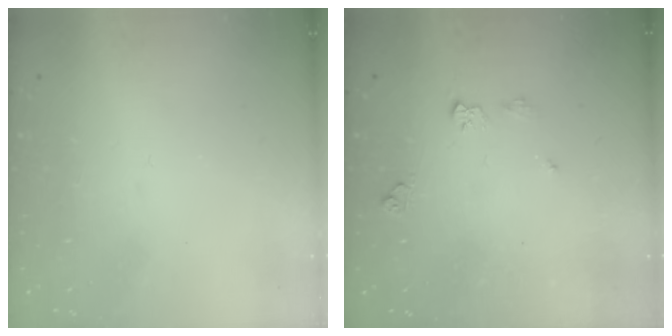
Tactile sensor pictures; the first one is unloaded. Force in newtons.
{"total": 5.9, "press": 5.9, "slide": 0.8}